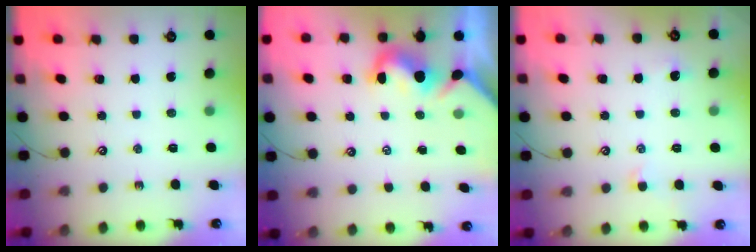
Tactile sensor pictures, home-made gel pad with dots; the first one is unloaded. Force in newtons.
{"total": 1.7, "press": 1.6, "slide": 0.6}
{"total": 1.2, "press": 1.2, "slide": 0.4}